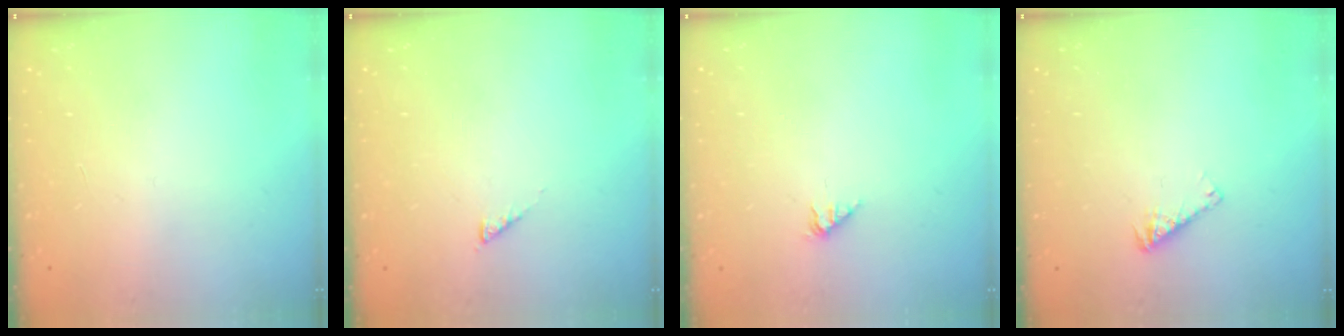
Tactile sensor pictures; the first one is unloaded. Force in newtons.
{"total": 0.9, "press": 0.9, "slide": 0.3}
{"total": 1.5, "press": 1.4, "slide": 0.3}
{"total": 3.5, "press": 3.4, "slide": 0.4}